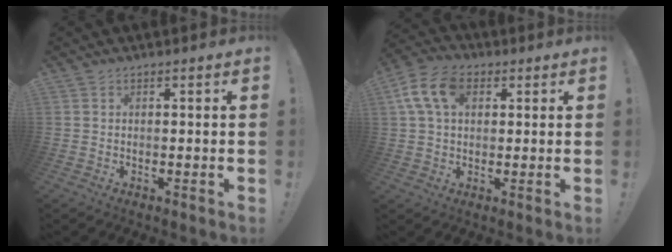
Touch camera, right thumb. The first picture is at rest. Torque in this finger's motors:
{"motor_torque": [0.35, 0.29, 0.65, 0.26, 0.26]}